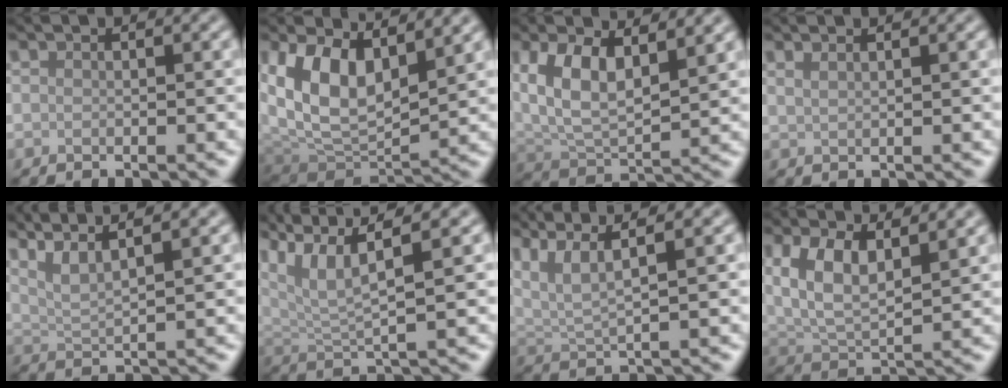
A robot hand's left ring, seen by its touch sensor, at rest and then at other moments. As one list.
[{"total": 8.4, "force": [3.1, 4.8, 6.2], "torque": [-0.125, -0.019, 0.059]}, {"total": 7.6, "force": [3.2, 3.7, 5.7], "torque": [-0.113, 0.001, 0.054]}, {"total": 1.3, "force": [1.0, 0.5, 0.7], "torque": [-0.008, 0.000, 0.013]}, {"total": 6.2, "force": [4.6, 1.3, 3.9], "torque": [-0.070, 0.028, 0.054]}, {"total": 8.1, "force": [5.0, 2.1, 6.1], "torque": [-0.122, 0.015, 0.088]}, {"total": 5.0, "force": [3.2, 1.0, 3.7], "torque": [-0.079, 0.011, 0.063]}, {"total": 6.3, "force": [2.9, 3.0, 4.7], "torque": [-0.097, 0.001, 0.052]}]